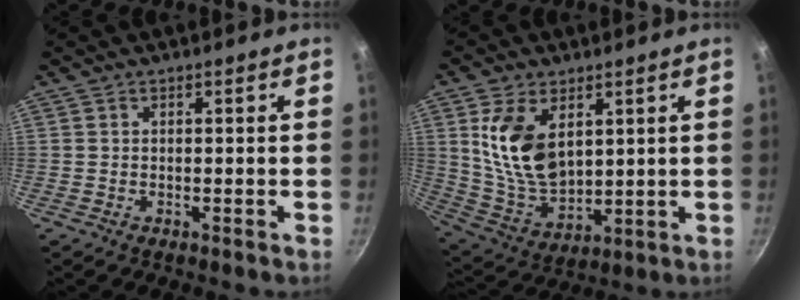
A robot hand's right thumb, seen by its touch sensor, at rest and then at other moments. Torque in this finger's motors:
{"motor_torque": [-0.38, 0.71, 1.27, 0.71, 0.27]}